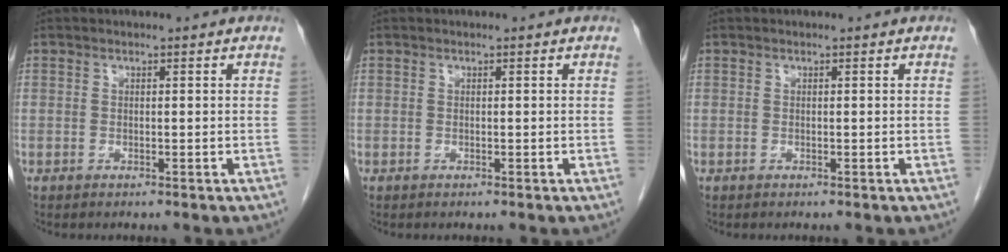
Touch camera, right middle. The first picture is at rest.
{"total": 0.0}
{"total": 0.0}